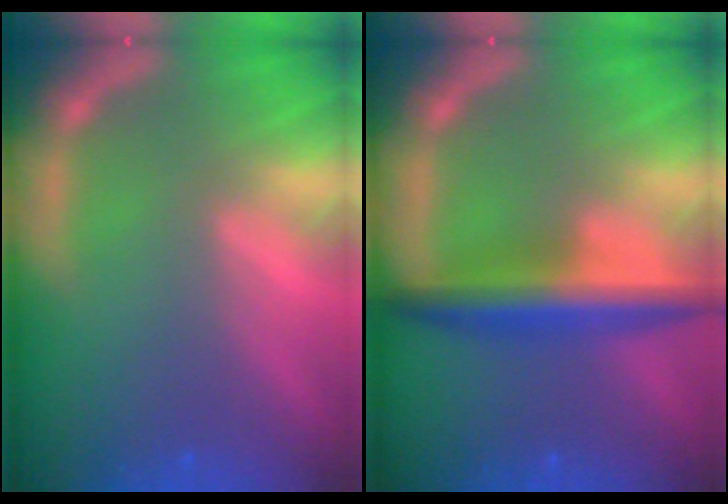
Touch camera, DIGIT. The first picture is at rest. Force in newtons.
{"total": 5.5}